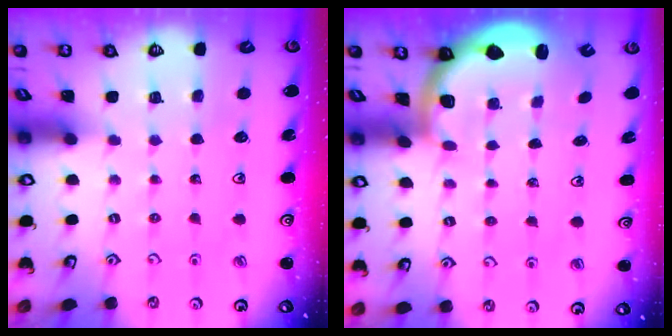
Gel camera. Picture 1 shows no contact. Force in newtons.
{"total": 1.9, "press": 1.8, "slide": 0.5}